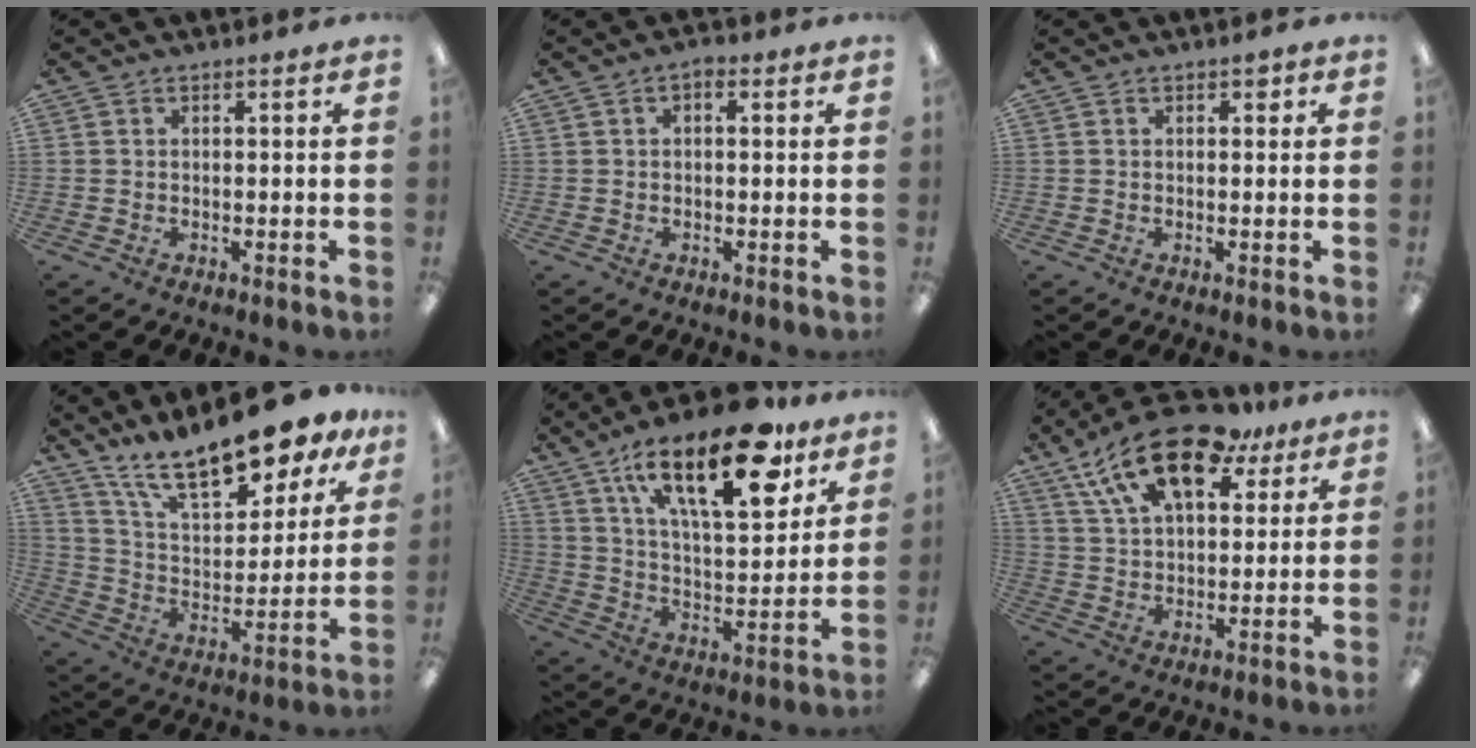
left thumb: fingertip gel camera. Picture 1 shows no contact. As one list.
[{"total": 1.9, "force": [0.1, 1.1, 1.6], "torque": [-0.022, 0.003, 0.000]}, {"total": 1.4, "force": [0.6, 0.9, 0.9], "torque": [-0.010, 0.000, 0.009]}, {"total": 19.3, "force": [15.4, 6.3, 9.7], "torque": [-0.176, -0.101, 0.269]}, {"total": 24.8, "force": [14.6, 9.7, 17.5], "torque": [-0.269, -0.072, 0.240]}, {"total": 19.2, "force": [11.7, 9.6, 11.9], "torque": [-0.204, -0.046, 0.206]}]